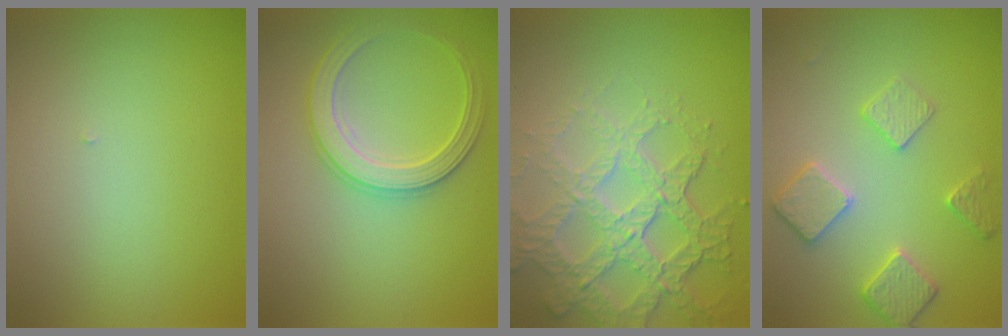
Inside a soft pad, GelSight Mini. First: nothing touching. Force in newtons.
{"total": 3.7, "press": 3.6, "slide": 0.6}
{"total": 7.3, "press": 5.2, "slide": 5.2}
{"total": 3.3, "press": 3.2, "slide": 0.6}